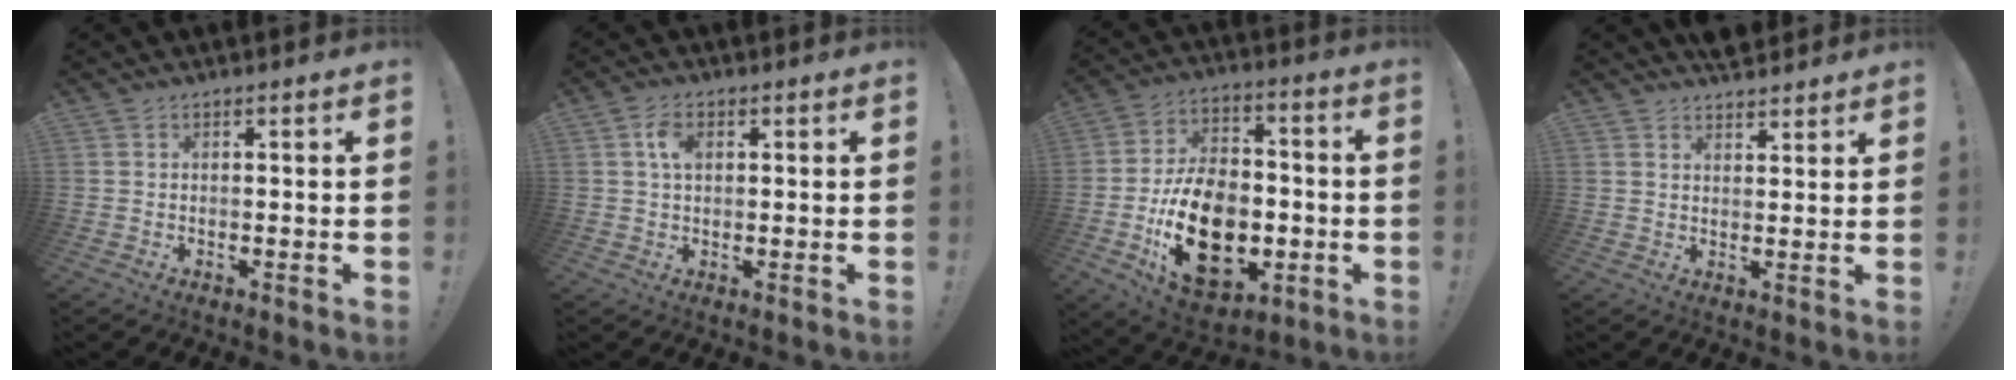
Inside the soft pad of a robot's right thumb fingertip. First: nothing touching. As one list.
[{"total": 4.9, "force": [1.3, 3.0, 3.6], "torque": [-0.058, 0.003, 0.021]}, {"total": 23.2, "force": [-6.2, 15.7, 15.9], "torque": [-0.270, 0.038, -0.086]}, {"total": 3.9, "force": [3.6, 1.6, 0.4], "torque": [0.004, -0.024, 0.065]}]